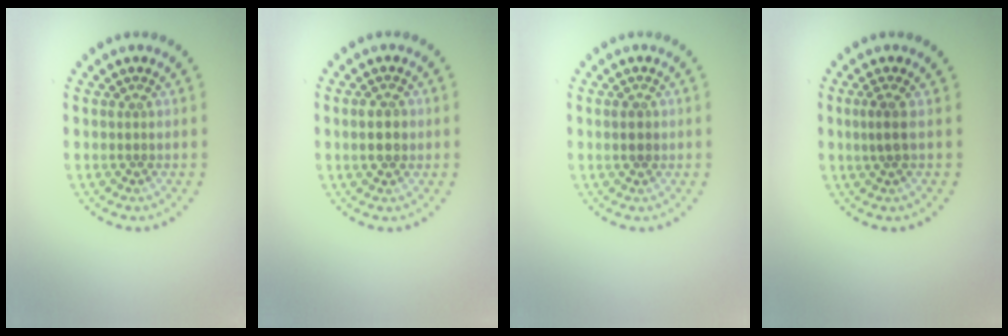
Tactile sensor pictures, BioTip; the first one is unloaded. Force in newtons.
{"total": 2.7, "press": 2.7, "slide": 0.1}
{"total": 1.6, "press": 1.6, "slide": 0.2}
{"total": 1.4, "press": 1.2, "slide": 0.8}